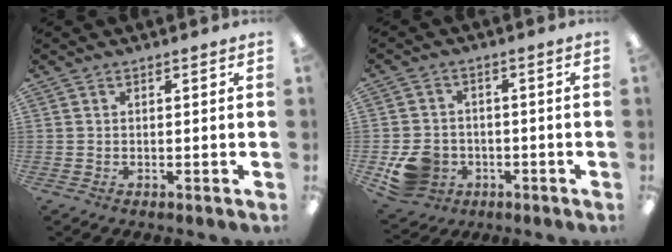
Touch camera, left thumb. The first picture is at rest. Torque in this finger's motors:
{"motor_torque": [-0.39, 0.44, 0.00, -0.02, 0.15]}